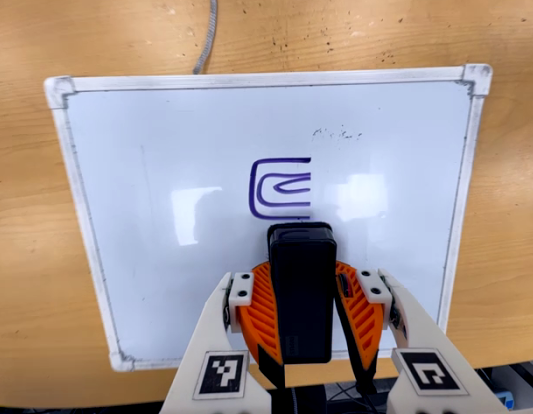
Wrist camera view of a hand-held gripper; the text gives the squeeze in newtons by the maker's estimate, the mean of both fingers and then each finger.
{"total": 11.8, "left": 10.9, "right": 12.7}